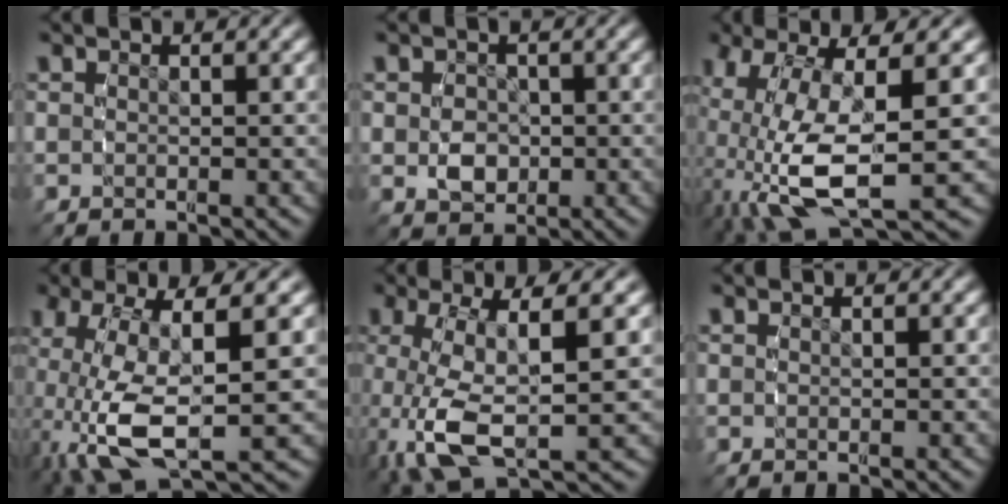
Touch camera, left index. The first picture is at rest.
{"total": 2.2, "force": [-0.3, 1.8, 1.3], "torque": [-0.010, -0.010, 0.002]}
{"total": 10.6, "force": [-1.8, 5.4, 8.9], "torque": [-0.187, -0.028, -0.011]}
{"total": 8.8, "force": [-1.5, 3.9, 7.8], "torque": [-0.163, -0.022, -0.004]}
{"total": 7.5, "force": [-1.1, 3.3, 6.6], "torque": [-0.138, -0.025, 0.004]}
{"total": 0.0}